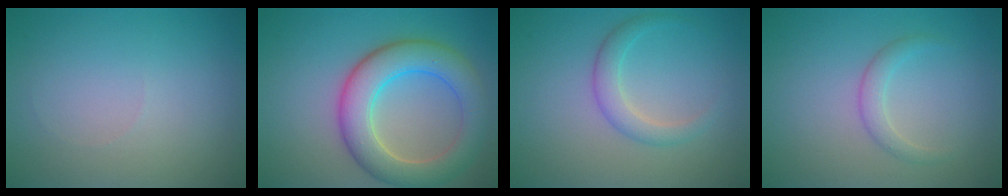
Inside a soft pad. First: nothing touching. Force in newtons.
{"total": 7.0, "press": 7.0, "slide": 0.3}
{"total": 2.2, "press": 2.2, "slide": 0.1}
{"total": 1.6, "press": 1.6, "slide": 0.0}